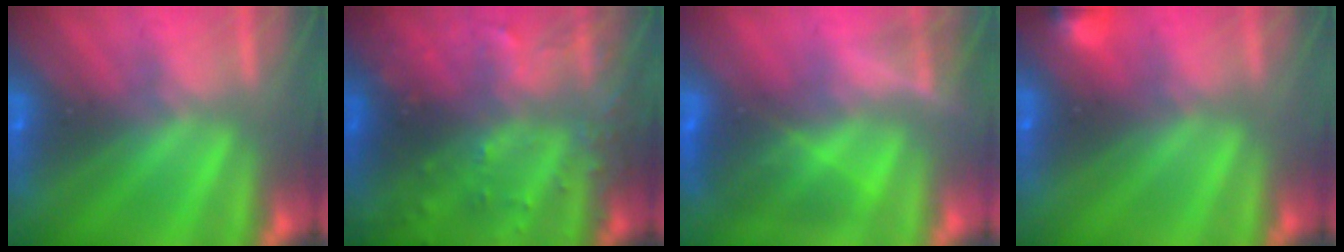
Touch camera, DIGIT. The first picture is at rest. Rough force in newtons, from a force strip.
{"total": 6.5}
{"total": 4.5}
{"total": 2.9}